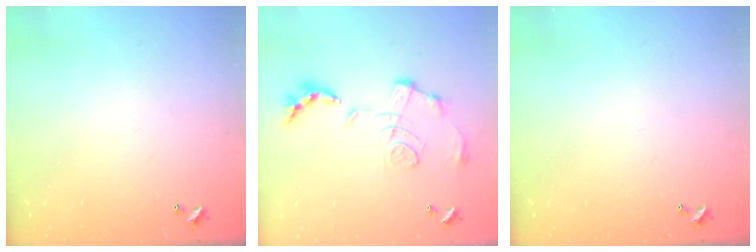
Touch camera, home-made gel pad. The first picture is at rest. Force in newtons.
{"total": 1.5, "press": 0.8, "slide": 1.3}
{"total": 0.0}